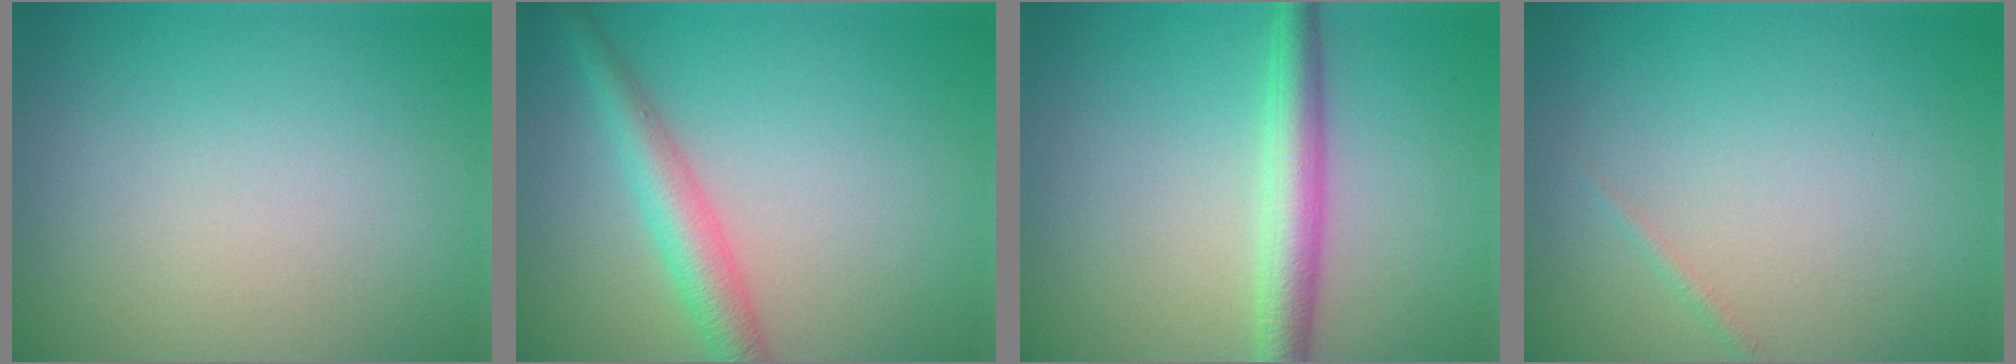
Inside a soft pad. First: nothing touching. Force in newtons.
{"total": 3.6, "press": 3.6, "slide": 0.1}
{"total": 3.9, "press": 3.9, "slide": 0.1}
{"total": 0.6, "press": 0.6, "slide": 0.0}